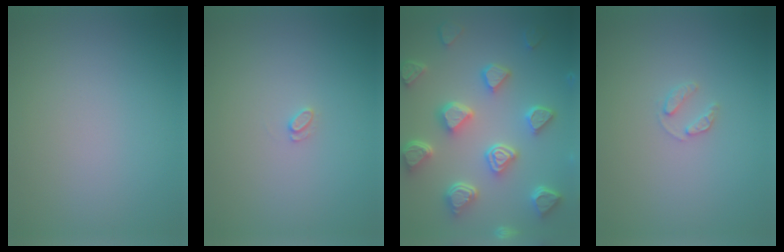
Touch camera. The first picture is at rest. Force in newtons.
{"total": 0.7, "press": 0.7, "slide": 0.1}
{"total": 7.4, "press": 5.9, "slide": 4.5}
{"total": 1.1, "press": 1.1, "slide": 0.2}